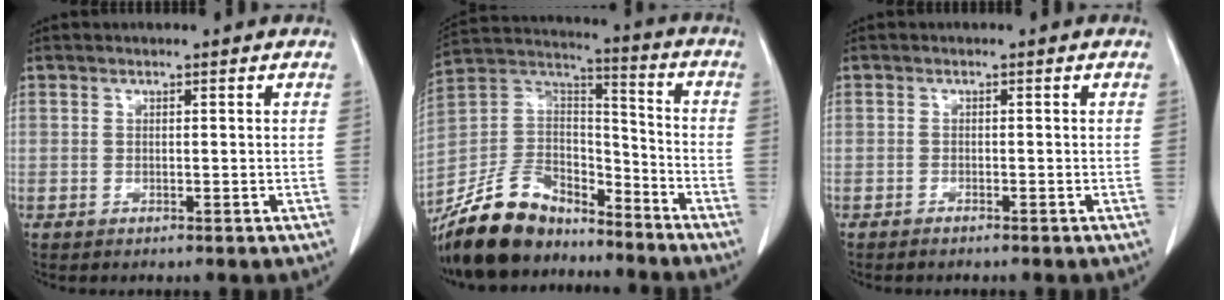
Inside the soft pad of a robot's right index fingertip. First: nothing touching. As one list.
[{"total": 17.2, "force": [-14.4, 6.9, 6.2], "torque": [-0.117, 0.036, -0.264]}, {"total": 0.7, "force": [-0.7, 0.0, 0.2], "torque": [-0.008, -0.001, -0.011]}]